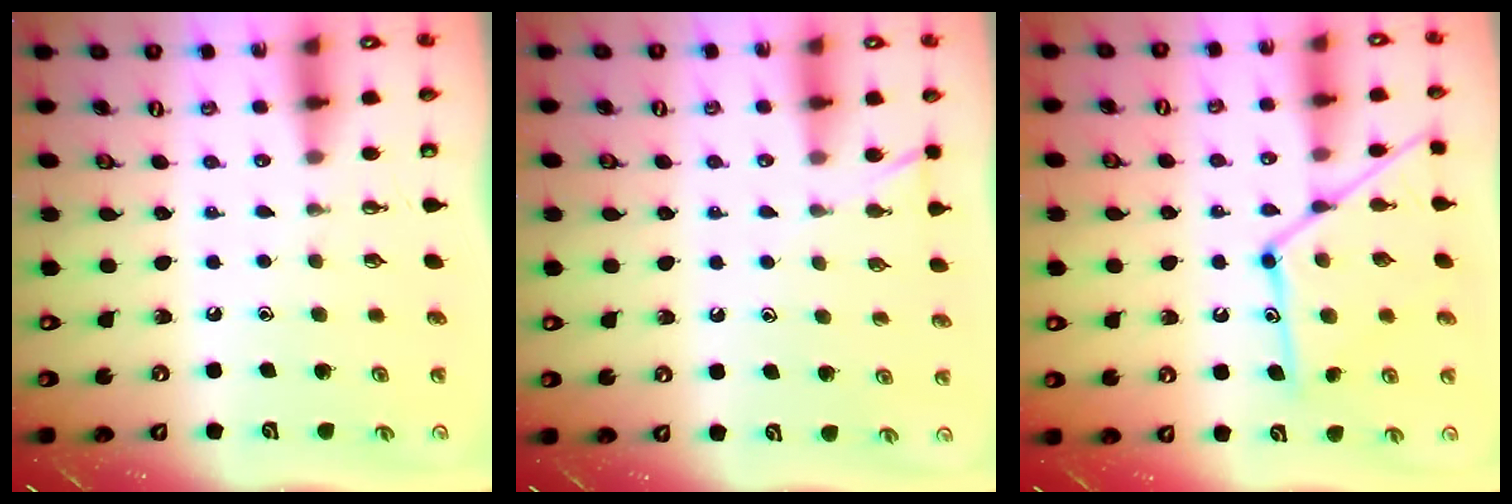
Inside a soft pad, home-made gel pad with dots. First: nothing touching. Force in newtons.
{"total": 4.4, "press": 4.4, "slide": 0.5}
{"total": 15.7, "press": 15.6, "slide": 1.2}